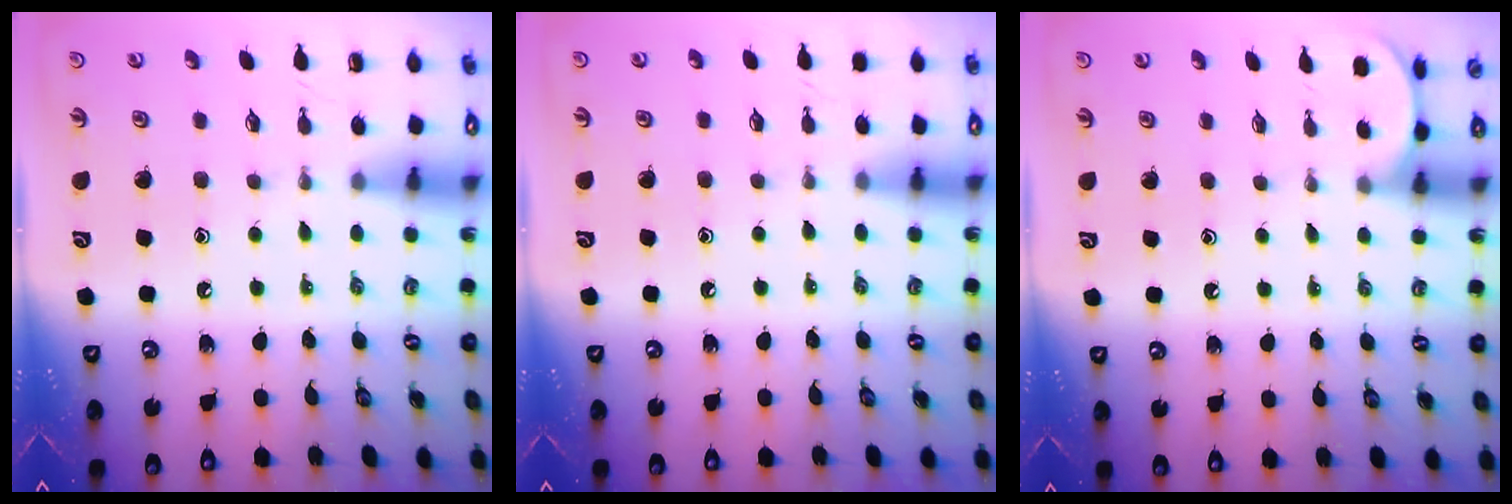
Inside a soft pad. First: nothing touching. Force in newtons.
{"total": 2.4, "press": 2.4, "slide": 0.4}
{"total": 1.1, "press": 1.1, "slide": 0.1}